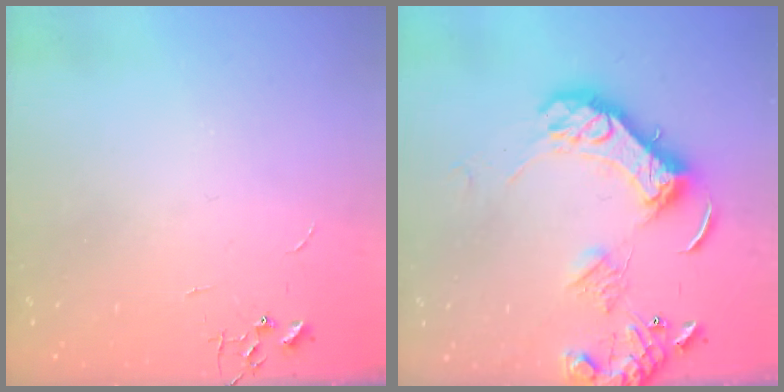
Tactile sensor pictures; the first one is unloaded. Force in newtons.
{"total": 18.3, "press": 18.2, "slide": 2.0}